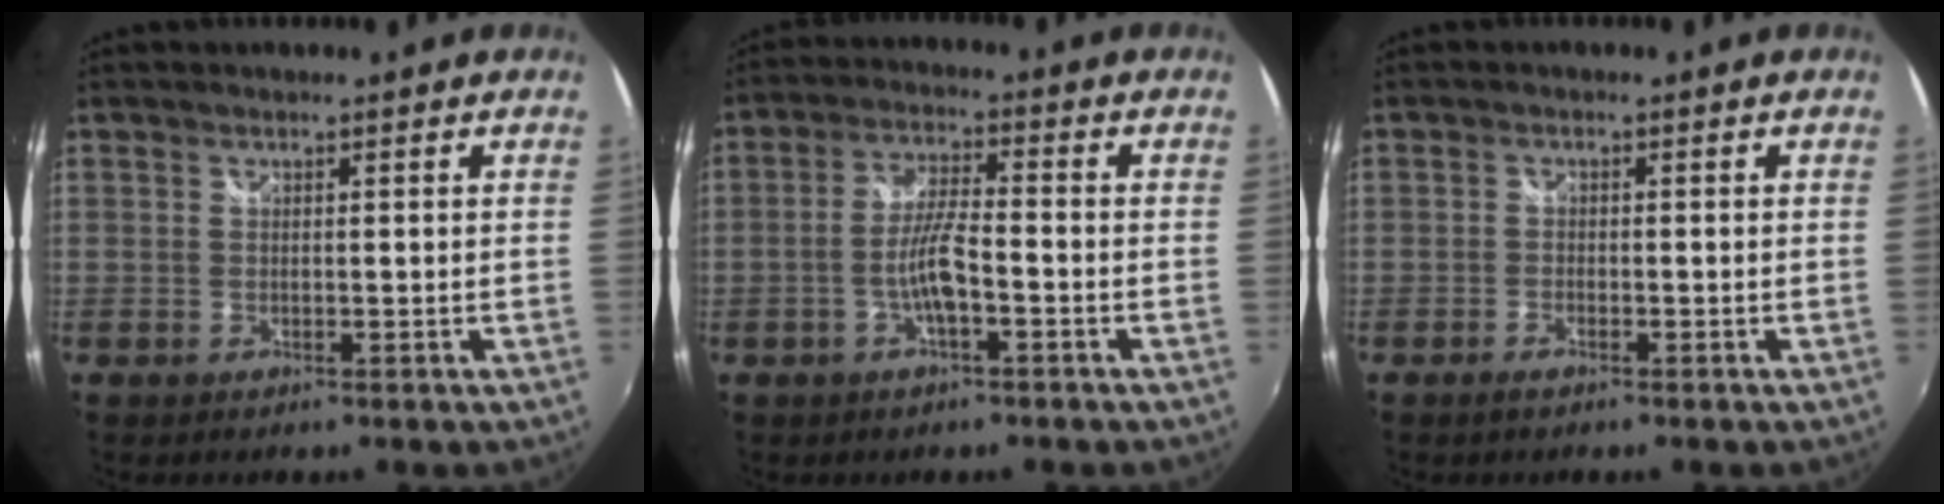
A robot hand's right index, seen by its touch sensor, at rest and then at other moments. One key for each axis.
{"total": 6.2, "fx": -2.4, "fy": 1.0, "fz": 5.6, "tx": -0.113, "ty": 0.006, "tz": -0.043}
{"total": 1.4, "fx": -1.2, "fy": 0.4, "fz": 0.7, "tx": -0.020, "ty": 0.000, "tz": -0.024}